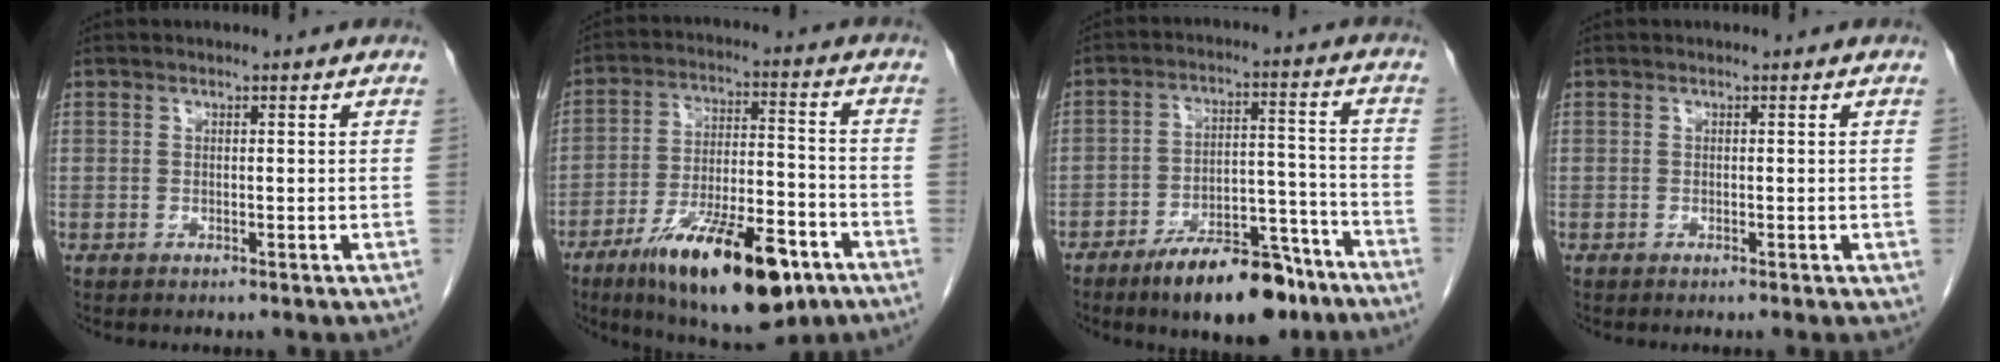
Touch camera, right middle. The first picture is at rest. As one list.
[{"total": 18.9, "force": [-10.9, 5.4, 14.4], "torque": [-0.217, -0.011, -0.174]}, {"total": 13.1, "force": [-9.5, 4.4, 7.9], "torque": [-0.110, 0.019, -0.151]}, {"total": 1.6, "force": [-0.5, 0.6, 1.4], "torque": [-0.017, -0.001, -0.005]}]